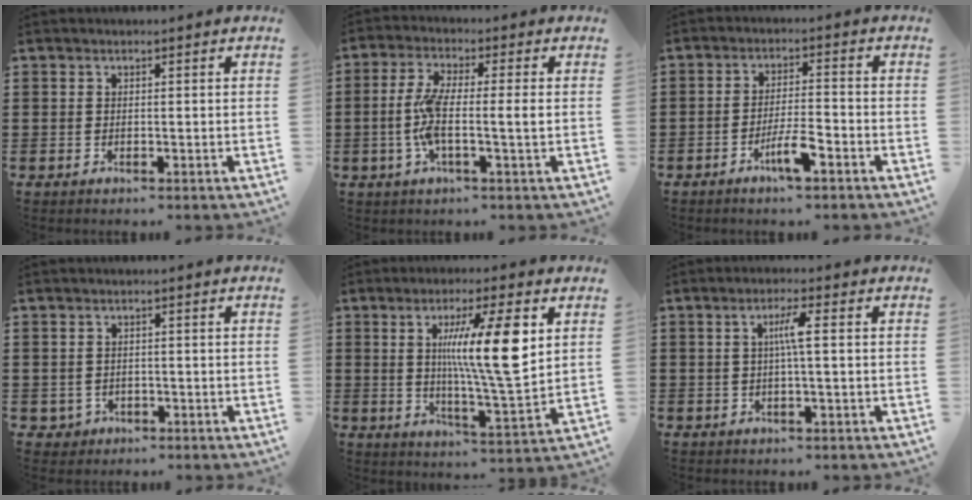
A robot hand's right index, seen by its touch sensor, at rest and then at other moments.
{"total": 7.1, "force": [-1.0, 1.3, 6.9], "torque": [-0.152, -0.008, -0.029]}
{"total": 5.1, "force": [-2.9, 0.8, 4.1], "torque": [-0.081, -0.002, -0.055]}
{"total": 1.3, "force": [-0.5, 1.1, 0.3], "torque": [-0.011, 0.002, -0.013]}
{"total": 12.5, "force": [3.7, 1.4, 11.8], "torque": [-0.212, -0.001, 0.054]}
{"total": 3.4, "force": [0.2, -0.1, 3.4], "torque": [-0.063, -0.002, -0.001]}